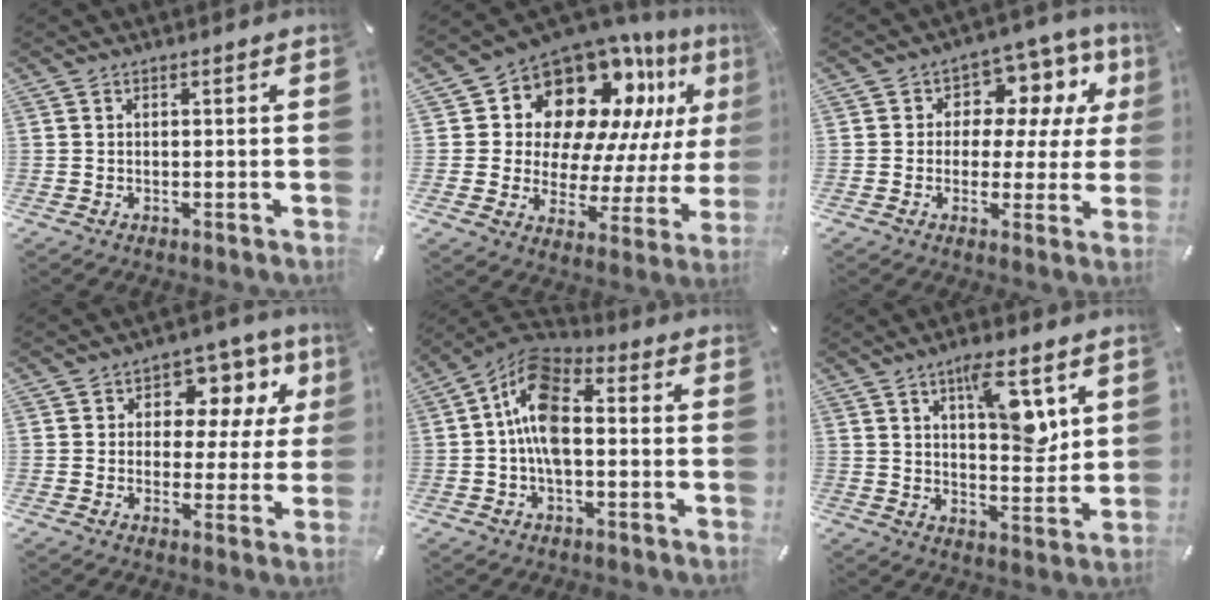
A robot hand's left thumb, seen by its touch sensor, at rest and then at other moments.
{"total": 16.5, "force": [11.3, 9.9, 6.8], "torque": [-0.108, -0.112, 0.198]}
{"total": 9.5, "force": [2.9, 7.5, 5.1], "torque": [-0.070, -0.022, 0.053]}
{"total": 10.1, "force": [3.3, 7.5, 5.9], "torque": [-0.078, -0.018, 0.056]}
{"total": 12.0, "force": [-0.5, 6.8, 9.9], "torque": [-0.211, -0.002, -0.010]}
{"total": 12.0, "force": [5.5, 5.0, 9.4], "torque": [-0.126, -0.030, 0.089]}